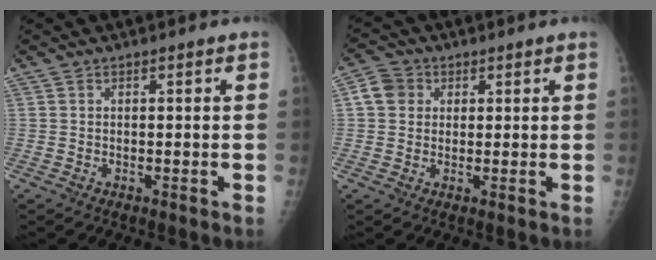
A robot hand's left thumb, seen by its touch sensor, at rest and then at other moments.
{"total": 4.8, "force": [1.5, 4.1, 1.9], "torque": [-0.018, 0.003, 0.023]}